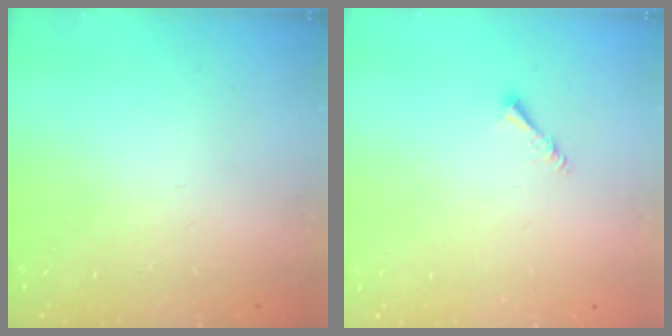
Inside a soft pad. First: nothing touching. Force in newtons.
{"total": 1.6, "press": 1.6, "slide": 0.3}